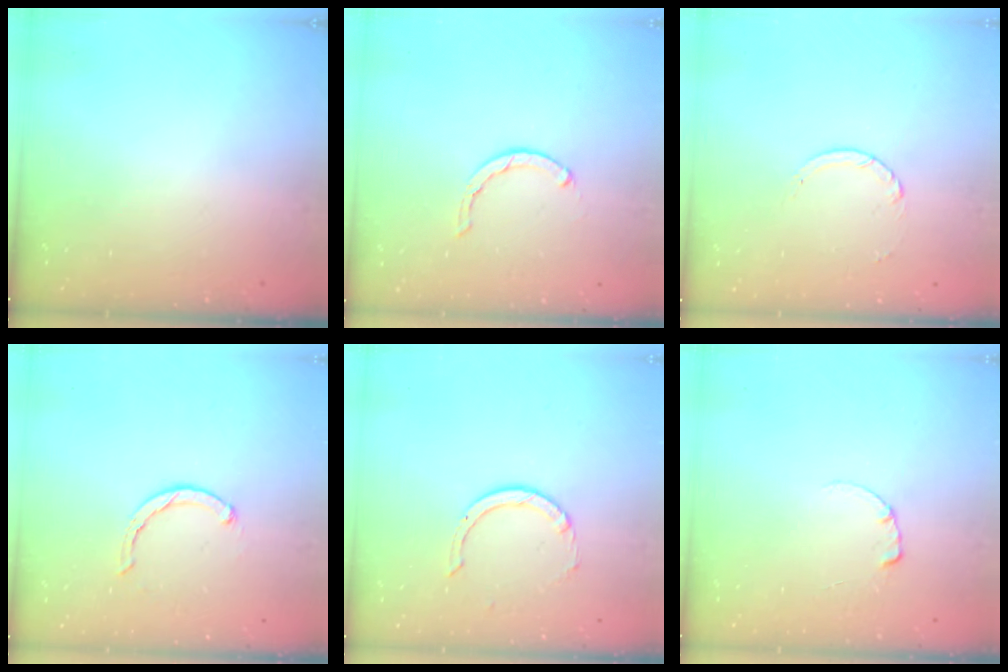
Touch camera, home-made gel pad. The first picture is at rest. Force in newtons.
{"total": 1.6, "press": 1.5, "slide": 0.4}
{"total": 2.5, "press": 2.4, "slide": 0.2}
{"total": 1.5, "press": 1.5, "slide": 0.3}
{"total": 1.7, "press": 1.7, "slide": 0.1}
{"total": 0.6, "press": 0.6, "slide": 0.1}